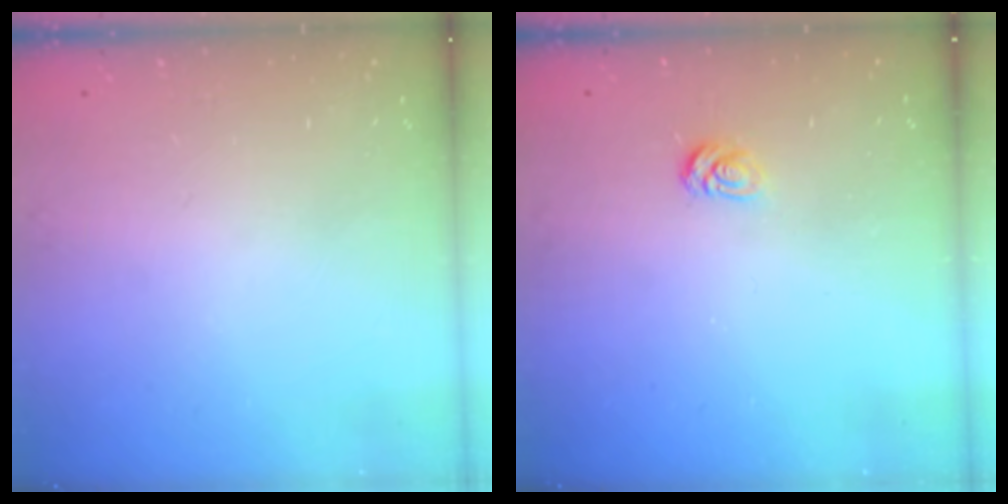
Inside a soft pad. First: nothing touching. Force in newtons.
{"total": 3.7, "press": 3.6, "slide": 0.4}